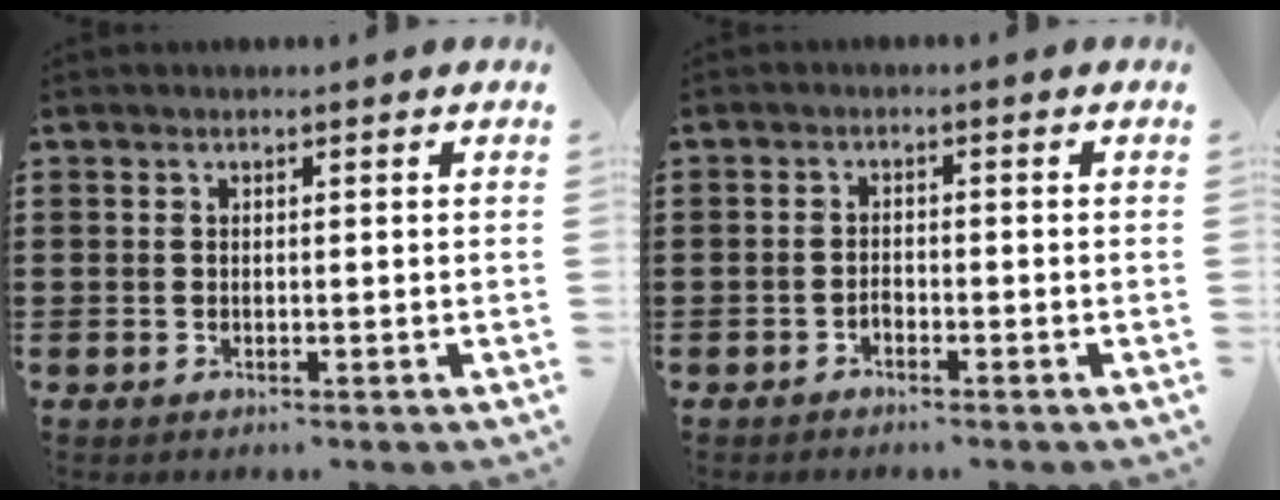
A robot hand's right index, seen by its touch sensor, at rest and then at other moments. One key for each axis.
{"total": 1.1, "fx": -0.9, "fy": 0.4, "fz": 0.4, "tx": -0.012, "ty": -0.003, "tz": -0.017}